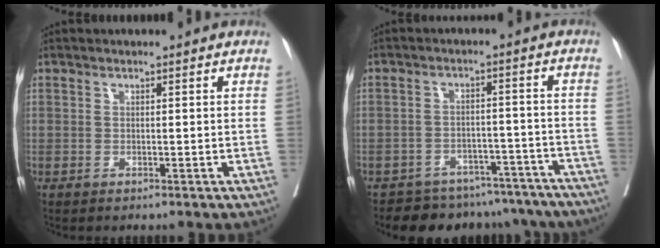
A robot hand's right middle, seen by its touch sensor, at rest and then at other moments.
{"total": 14.8, "force": [-13.0, 6.4, 3.0], "torque": [-0.025, 0.031, -0.148]}